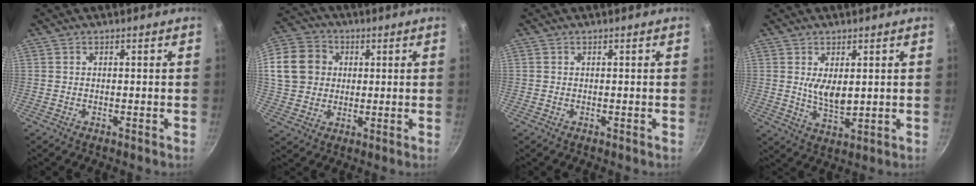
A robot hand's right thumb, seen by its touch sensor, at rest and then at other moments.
{"total": 16.6, "force": [3.2, 14.2, 8.0], "torque": [-0.158, 0.027, 0.052]}
{"total": 0.0}
{"total": 5.8, "force": [1.3, 2.9, 4.8], "torque": [-0.074, -0.020, 0.032]}